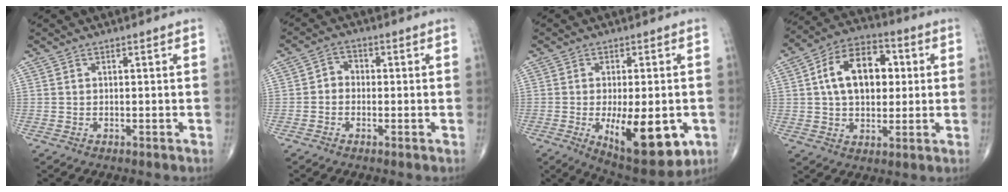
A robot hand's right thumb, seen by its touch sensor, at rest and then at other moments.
{"total": 3.0, "force": [-0.6, 2.5, 1.5], "torque": [-0.005, 0.014, -0.023]}
{"total": 15.5, "force": [-4.1, 6.3, 13.6], "torque": [-0.189, -0.017, -0.042]}
{"total": 15.3, "force": [2.6, 9.8, 11.4], "torque": [-0.156, 0.016, 0.034]}